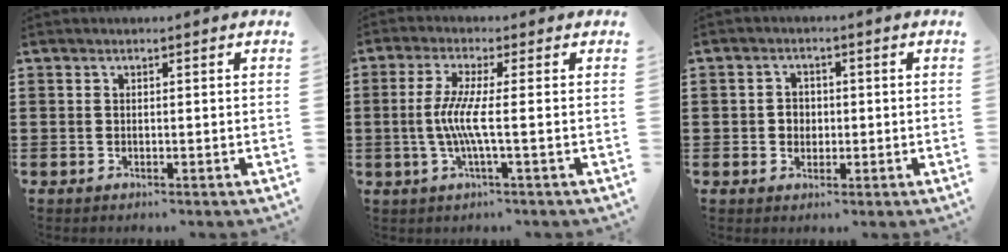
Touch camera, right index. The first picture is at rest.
{"total": 5.7, "force": [-0.7, -0.3, 5.7], "torque": [-0.132, -0.019, -0.026]}
{"total": 2.3, "force": [-0.2, 2.1, 0.8], "torque": [-0.023, 0.007, -0.007]}